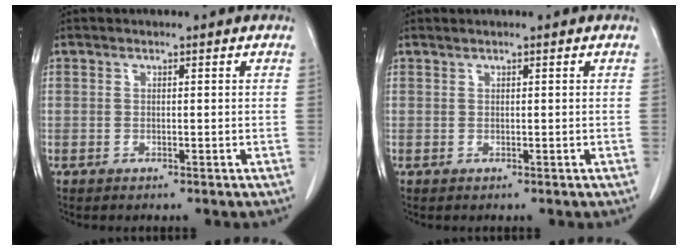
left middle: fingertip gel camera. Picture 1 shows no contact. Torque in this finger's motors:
{"motor_torque": [0.02, -0.46, -0.09, 0.00]}